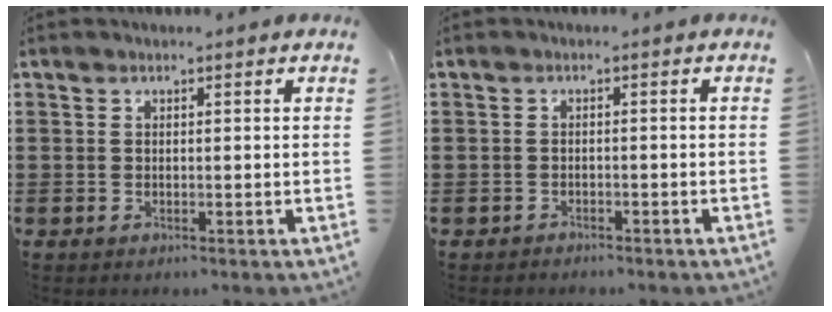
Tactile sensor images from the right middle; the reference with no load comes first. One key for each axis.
{"total": 1.2, "fx": -1.2, "fy": 0.2, "fz": -0.1, "tx": -0.002, "ty": 0.003, "tz": -0.027}